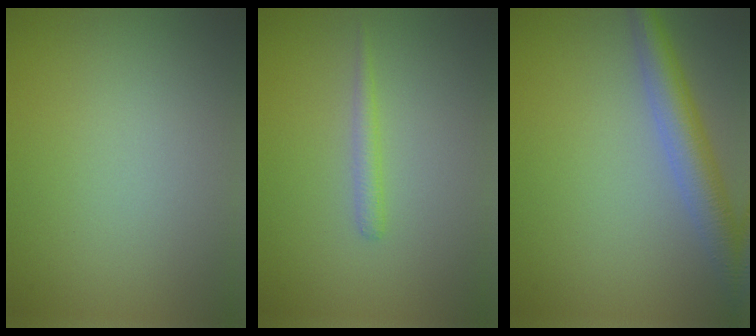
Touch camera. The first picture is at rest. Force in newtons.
{"total": 1.2, "press": 1.2, "slide": 0.0}
{"total": 4.6, "press": 4.6, "slide": 0.2}